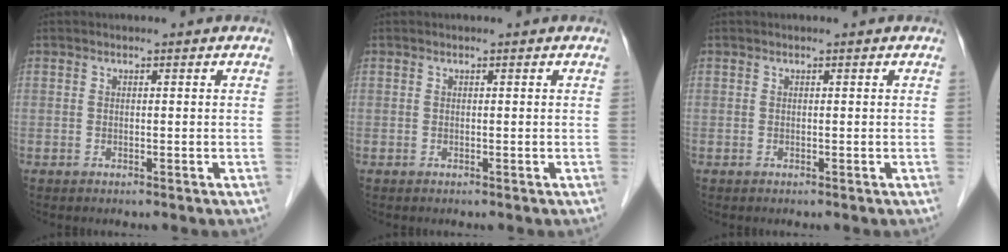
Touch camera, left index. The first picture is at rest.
{"total": 0.0}
{"total": 0.0}